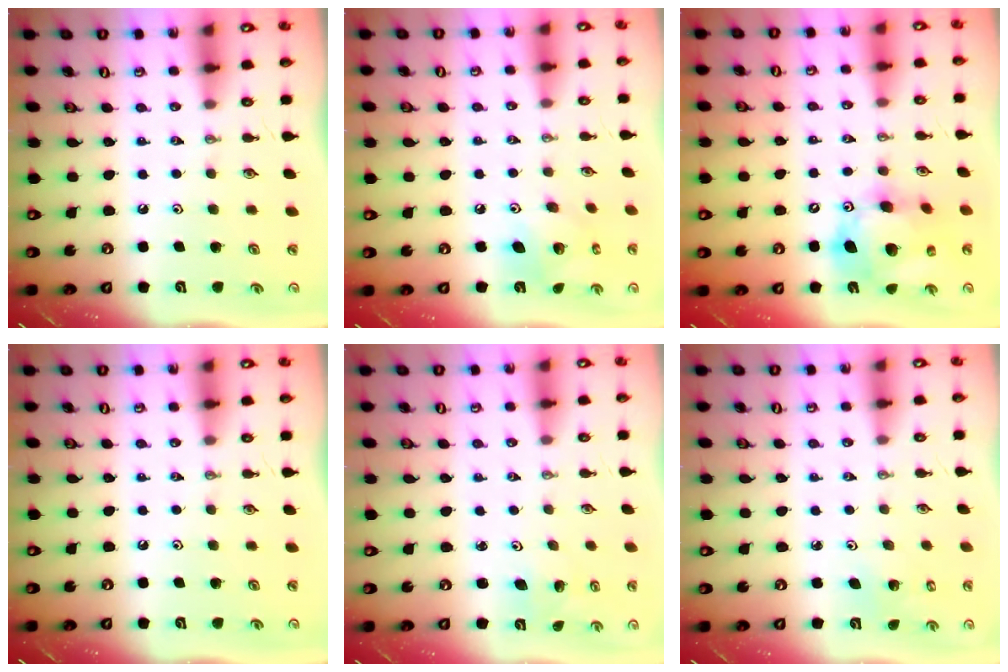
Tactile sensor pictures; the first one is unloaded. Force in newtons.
{"total": 9.3, "press": 9.3, "slide": 0.7}
{"total": 17.5, "press": 17.3, "slide": 2.8}
{"total": 0.0}
{"total": 2.0, "press": 2.0, "slide": 0.1}
{"total": 2.5, "press": 2.5, "slide": 0.2}